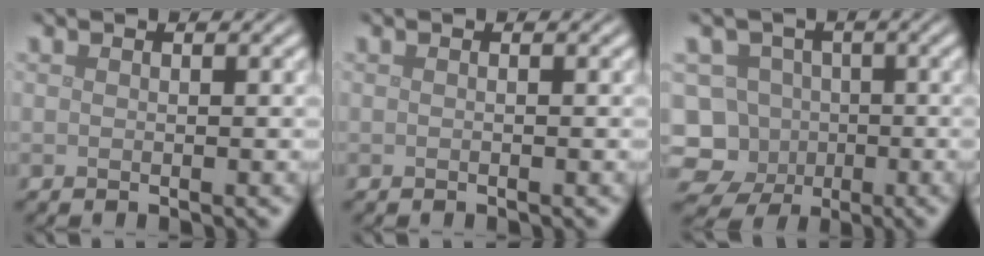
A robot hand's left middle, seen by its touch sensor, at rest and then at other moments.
{"total": 0.0}
{"total": 10.0, "force": [-4.7, 8.4, 2.5], "torque": [-0.038, -0.009, -0.095]}